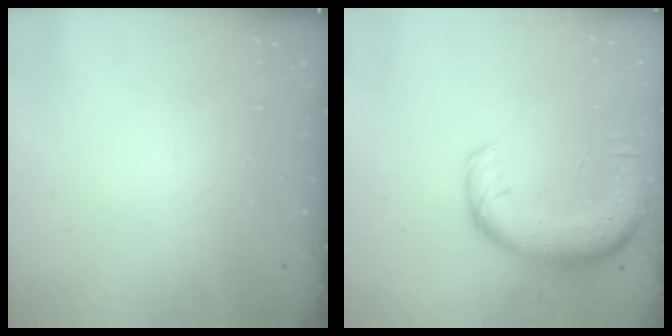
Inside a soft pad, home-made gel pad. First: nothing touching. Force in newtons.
{"total": 13.2, "press": 12.8, "slide": 3.0}